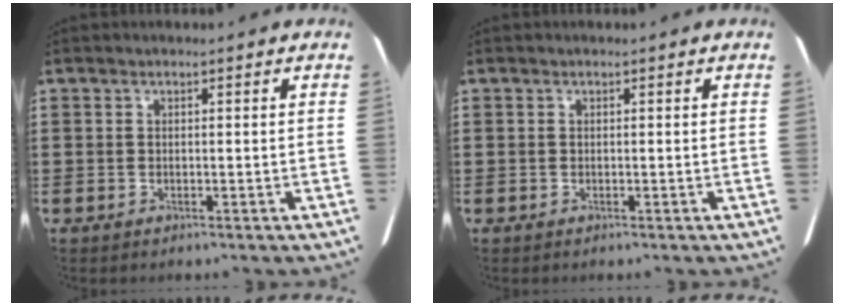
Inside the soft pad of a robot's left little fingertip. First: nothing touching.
{"total": 0.0}